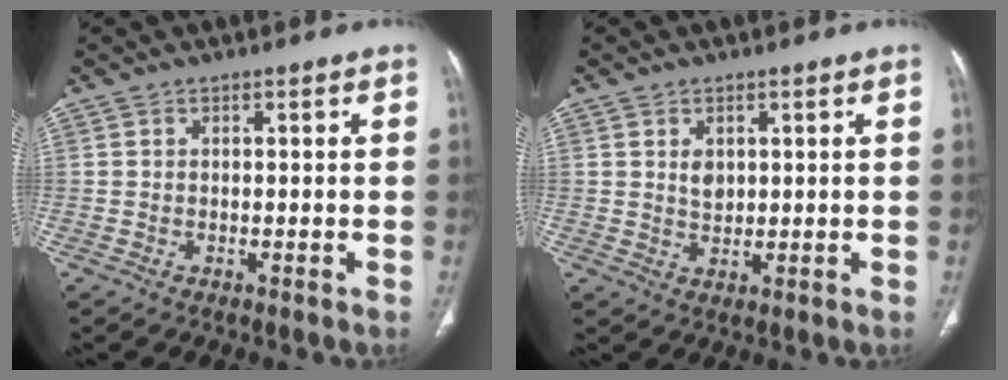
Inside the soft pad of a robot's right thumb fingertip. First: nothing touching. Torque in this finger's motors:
{"motor_torque": [0.22, 0.46, 0.38, -0.04, 0.02]}